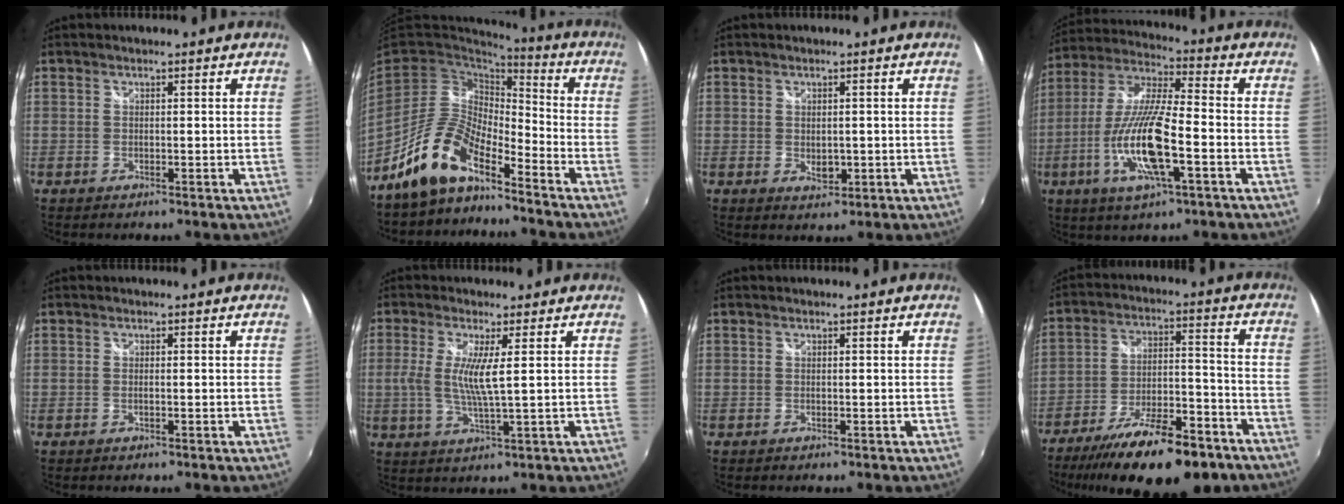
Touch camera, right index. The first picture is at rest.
{"total": 11.7, "force": [-8.9, 3.8, 6.5], "torque": [-0.136, 0.014, -0.175]}
{"total": 2.5, "force": [-0.2, 1.7, 1.7], "torque": [-0.026, -0.004, -0.001]}
{"total": 16.7, "force": [-5.4, 3.6, 15.3], "torque": [-0.317, -0.014, -0.107]}
{"total": 0.8, "force": [-0.2, 0.0, 0.8], "torque": [-0.015, 0.000, -0.005]}
{"total": 6.4, "force": [0.7, 0.1, 6.3], "torque": [-0.133, -0.011, 0.010]}
{"total": 0.0}
{"total": 22.1, "force": [-16.7, 6.8, 12.8], "torque": [-0.227, -0.023, -0.244]}